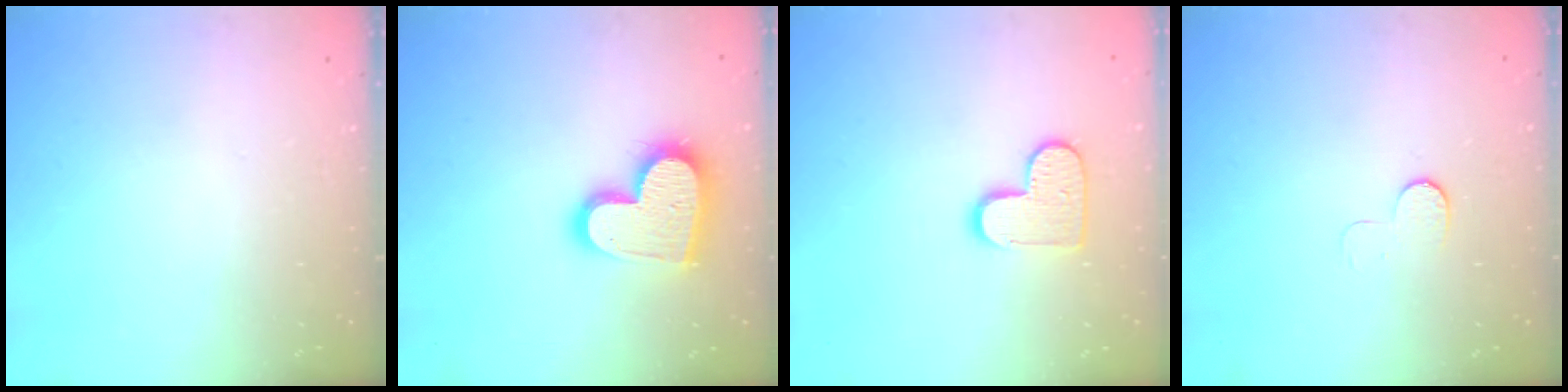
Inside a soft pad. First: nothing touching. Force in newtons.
{"total": 17.9, "press": 17.9, "slide": 1.4}
{"total": 10.1, "press": 10.1, "slide": 0.3}
{"total": 5.7, "press": 5.6, "slide": 0.6}